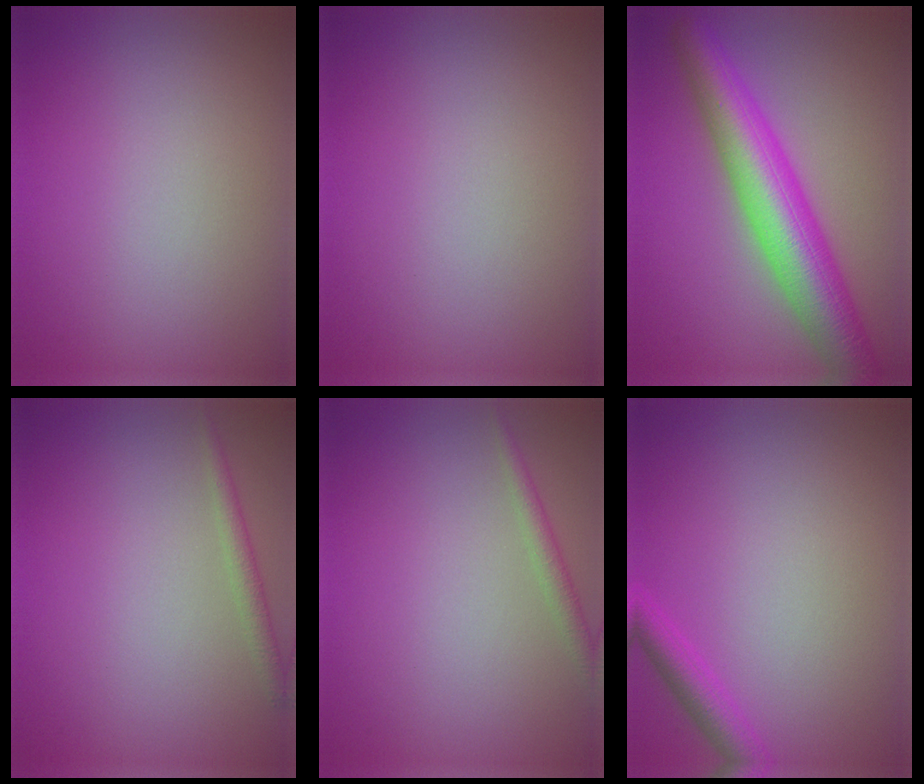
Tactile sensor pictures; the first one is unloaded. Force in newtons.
{"total": 0.0}
{"total": 8.6, "press": 8.6, "slide": 0.1}
{"total": 1.4, "press": 1.4, "slide": 0.0}
{"total": 1.5, "press": 1.5, "slide": 0.0}
{"total": 2.3, "press": 2.2, "slide": 0.2}